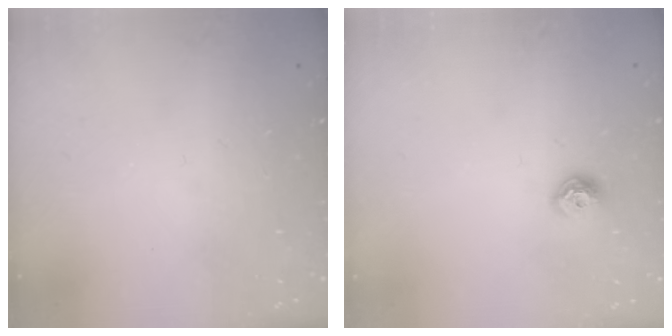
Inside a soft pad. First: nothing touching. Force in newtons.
{"total": 8.0, "press": 8.0, "slide": 1.0}